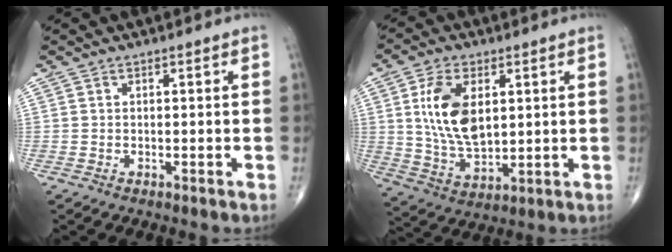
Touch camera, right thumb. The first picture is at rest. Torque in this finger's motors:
{"motor_torque": [2.09, 1.81, 1.64, 0.12, 0.51]}